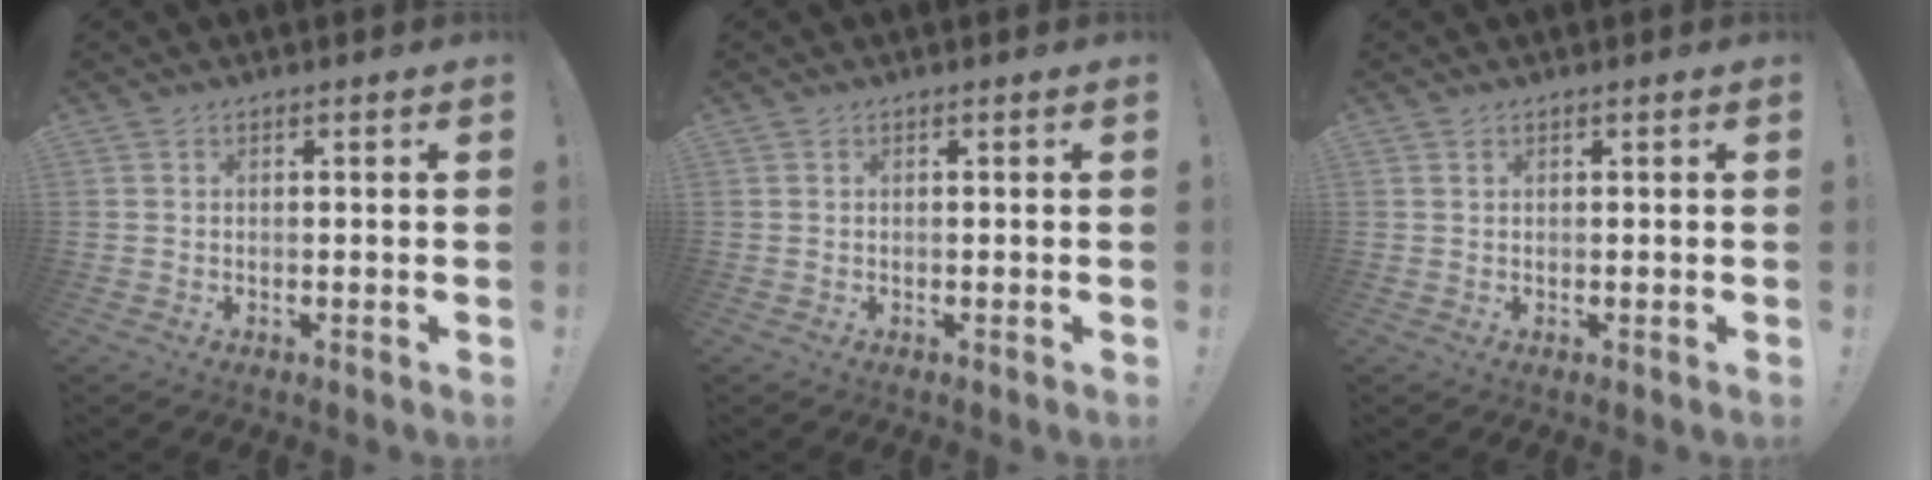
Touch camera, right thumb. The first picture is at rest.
{"total": 0.0}
{"total": 0.5, "force": [0.4, 0.2, 0.3], "torque": [0.001, -0.002, 0.006]}